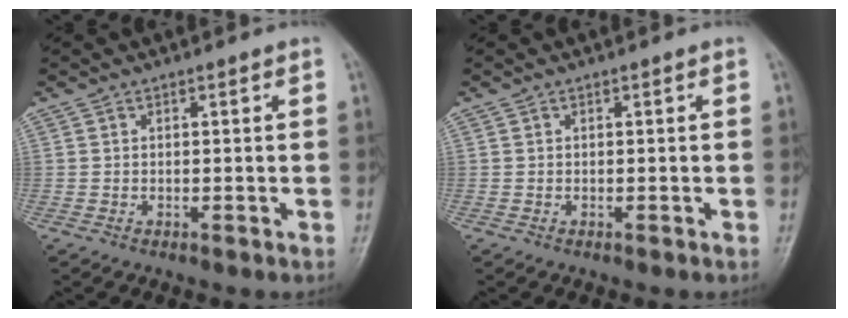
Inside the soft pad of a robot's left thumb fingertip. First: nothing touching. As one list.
[{"total": 0.0}]